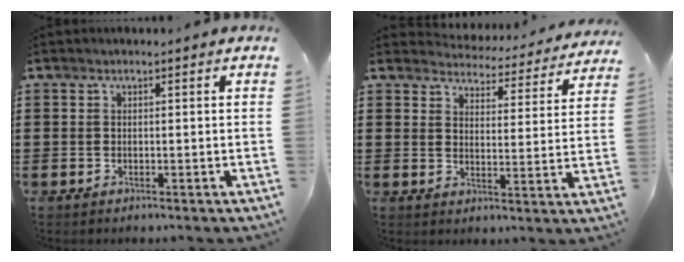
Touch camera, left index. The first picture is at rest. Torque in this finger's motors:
{"motor_torque": [2.14, 0.00, -0.19, -0.07]}